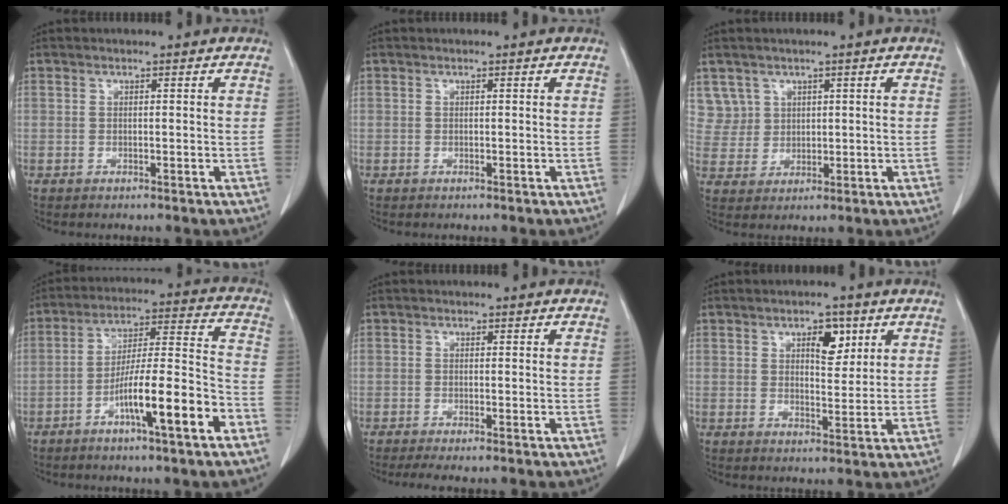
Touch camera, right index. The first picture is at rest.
{"total": 0.0}
{"total": 4.6, "force": [2.3, 3.9, -0.4], "torque": [0.014, 0.008, 0.051]}
{"total": 13.5, "force": [-6.5, 0.9, 11.8], "torque": [-0.196, 0.009, -0.108]}
{"total": 2.7, "force": [-2.1, 0.3, 1.6], "torque": [-0.022, -0.005, -0.031]}
{"total": 4.8, "force": [2.3, 2.1, 3.6], "torque": [-0.054, 0.002, 0.036]}